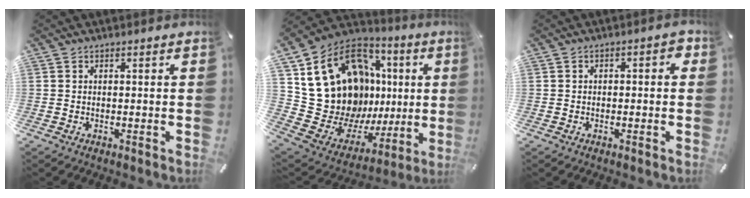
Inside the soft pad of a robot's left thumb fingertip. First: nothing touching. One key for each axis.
{"total": 22.9, "fx": 5.6, "fy": 18.1, "fz": 13.0, "tx": -0.206, "ty": -0.070, "tz": 0.158}
{"total": 2.1, "fx": -0.7, "fy": 1.2, "fz": 1.6, "tx": -0.028, "ty": 0.009, "tz": -0.015}